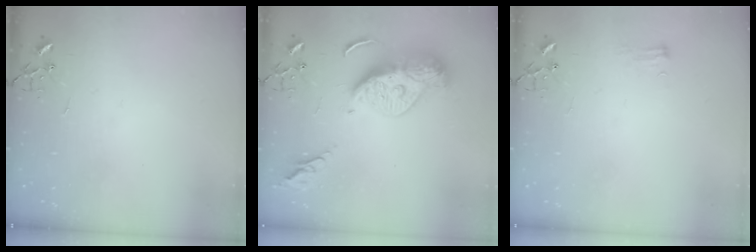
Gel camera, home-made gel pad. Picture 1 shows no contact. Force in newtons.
{"total": 16.9, "press": 16.8, "slide": 1.6}
{"total": 5.5, "press": 5.5, "slide": 0.7}